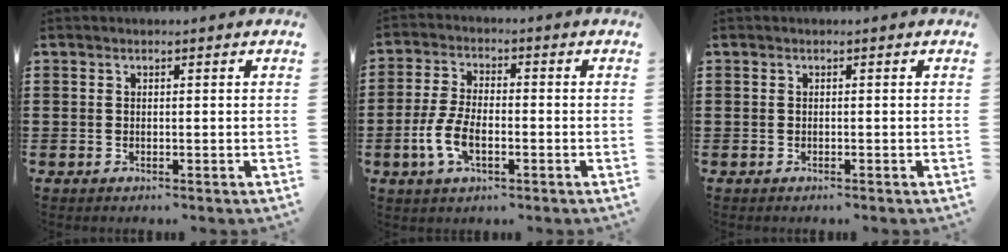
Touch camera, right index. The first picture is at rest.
{"total": 6.1, "force": [-2.1, 2.7, 5.0], "torque": [-0.127, -0.008, -0.049]}
{"total": 0.0}